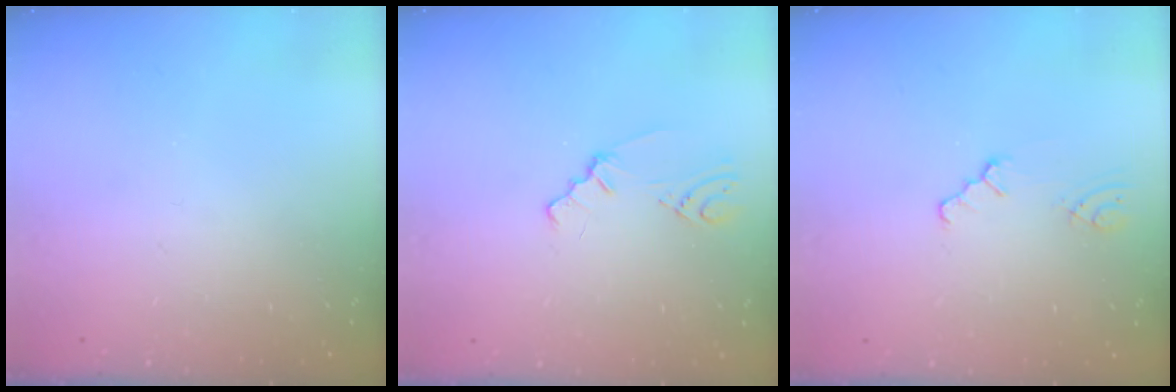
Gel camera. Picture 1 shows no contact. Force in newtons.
{"total": 1.4, "press": 1.4, "slide": 0.4}
{"total": 1.2, "press": 1.1, "slide": 0.2}